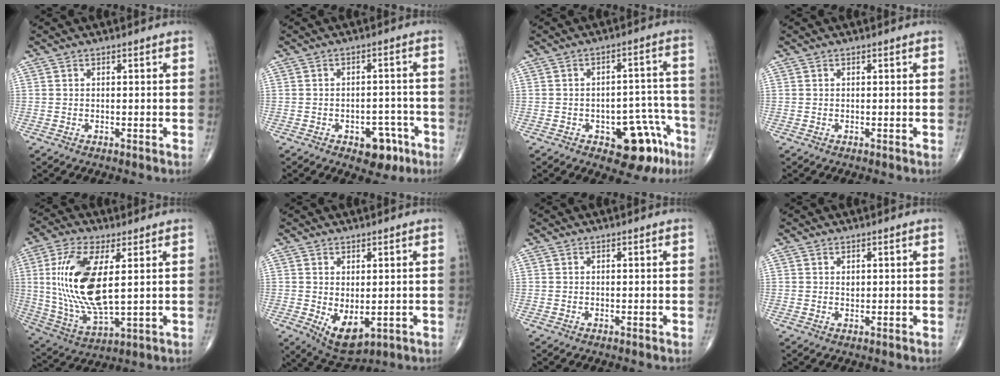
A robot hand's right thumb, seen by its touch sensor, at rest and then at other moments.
{"total": 6.7, "force": [-3.5, 4.0, 4.1], "torque": [-0.024, 0.027, -0.042]}
{"total": 11.6, "force": [-5.9, 5.9, 8.1], "torque": [-0.057, 0.048, -0.069]}
{"total": 0.0}
{"total": 17.8, "force": [2.9, 7.2, 16.0], "torque": [-0.333, -0.019, 0.065]}
{"total": 7.0, "force": [-1.1, 3.7, 5.8], "torque": [-0.080, -0.009, 0.003]}
{"total": 0.0}
{"total": 0.9, "force": [0.4, 0.6, 0.6], "torque": [-0.005, -0.003, 0.008]}